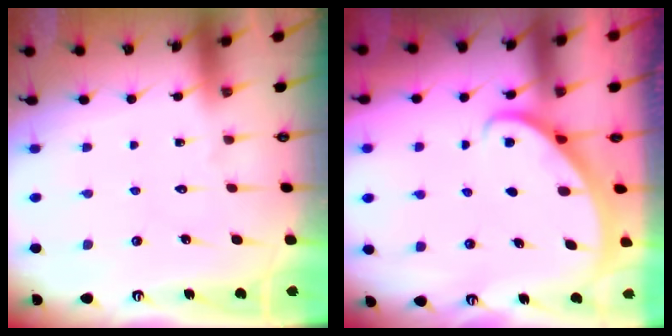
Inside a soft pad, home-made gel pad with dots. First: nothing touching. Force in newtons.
{"total": 2.1, "press": 2.1, "slide": 0.2}